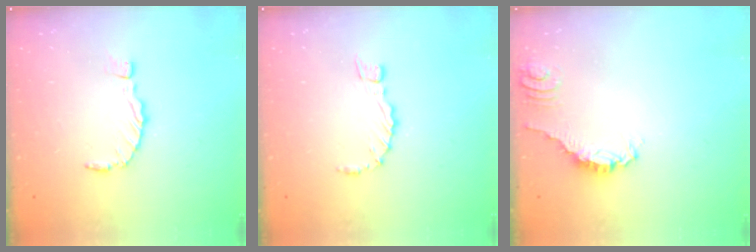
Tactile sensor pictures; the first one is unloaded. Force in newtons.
{"total": 2.7, "press": 2.7, "slide": 0.1}
{"total": 0.0}